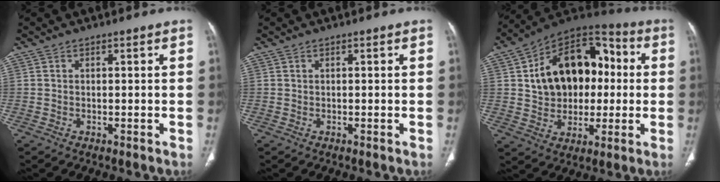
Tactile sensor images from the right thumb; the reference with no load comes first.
{"total": 0.0}
{"total": 21.3, "force": [2.5, 14.9, 15.1], "torque": [-0.198, 0.031, 0.043]}